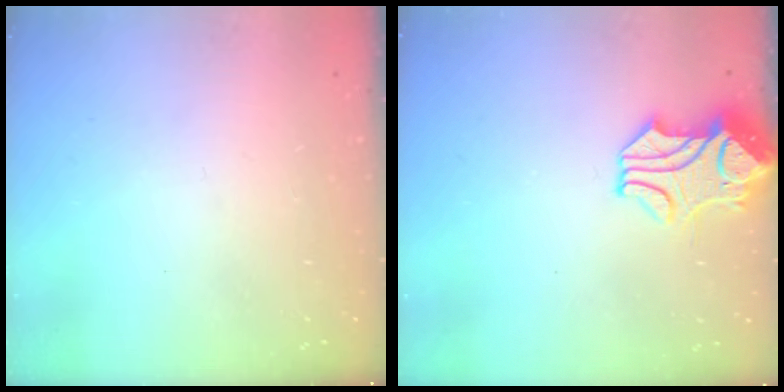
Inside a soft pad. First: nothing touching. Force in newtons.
{"total": 2.0, "press": 1.7, "slide": 1.1}